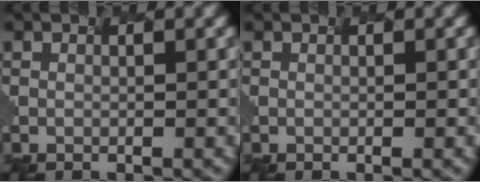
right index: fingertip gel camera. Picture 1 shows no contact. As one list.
[{"total": 0.6, "force": [-0.1, 0.2, 0.6], "torque": [-0.002, -0.001, -0.003]}]